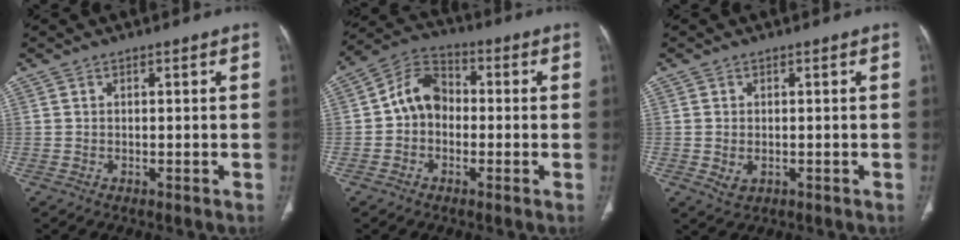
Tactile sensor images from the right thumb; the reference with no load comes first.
{"total": 8.6, "force": [-0.6, 6.8, 5.2], "torque": [-0.071, 0.030, -0.028]}
{"total": 2.3, "force": [-0.4, 1.7, 1.5], "torque": [-0.027, -0.004, 0.002]}